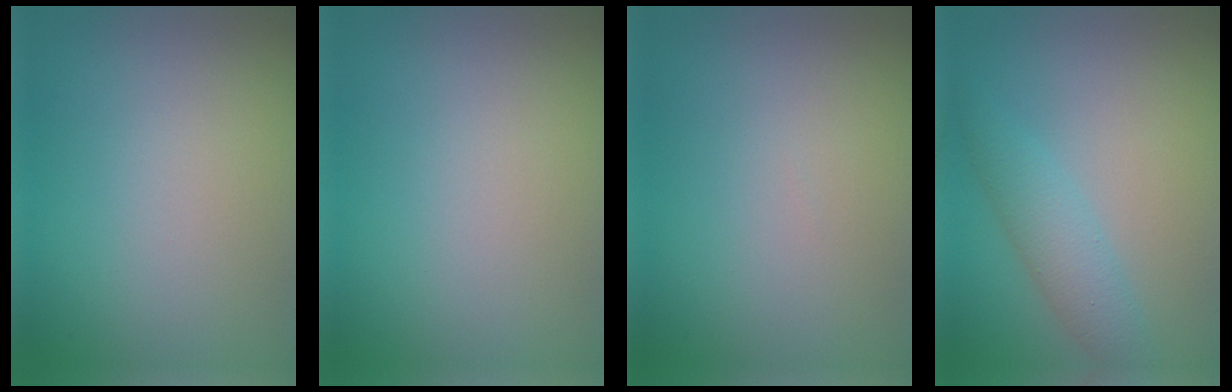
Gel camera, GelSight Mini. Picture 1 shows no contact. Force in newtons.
{"total": 0.0}
{"total": 0.0}
{"total": 3.2, "press": 3.2, "slide": 0.0}